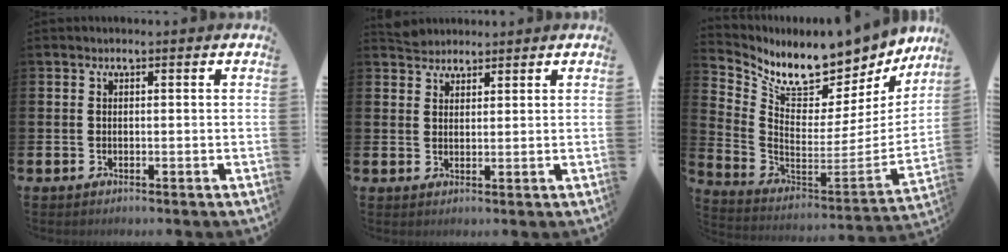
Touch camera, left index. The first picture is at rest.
{"total": 2.7, "force": [2.6, 0.7, -0.3], "torque": [0.014, -0.008, 0.047]}
{"total": 9.3, "force": [8.5, 2.8, 2.5], "torque": [-0.084, -0.077, 0.143]}